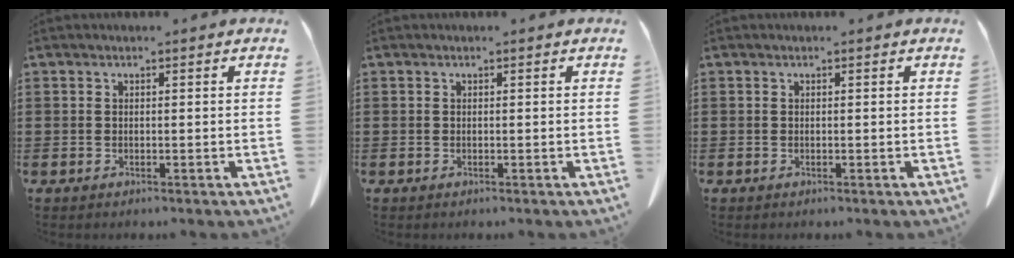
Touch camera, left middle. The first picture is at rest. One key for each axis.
{"total": 0.0}
{"total": 0.0}